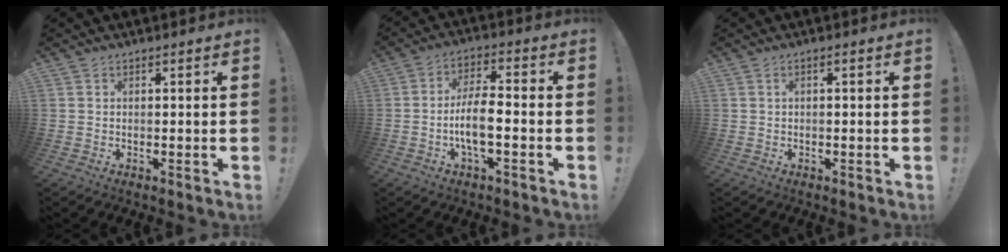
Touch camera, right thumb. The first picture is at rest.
{"total": 9.4, "force": [-2.9, 3.0, 8.5], "torque": [-0.171, 0.007, -0.055]}
{"total": 1.0, "force": [-0.2, -0.2, 1.0], "torque": [-0.022, 0.003, -0.005]}